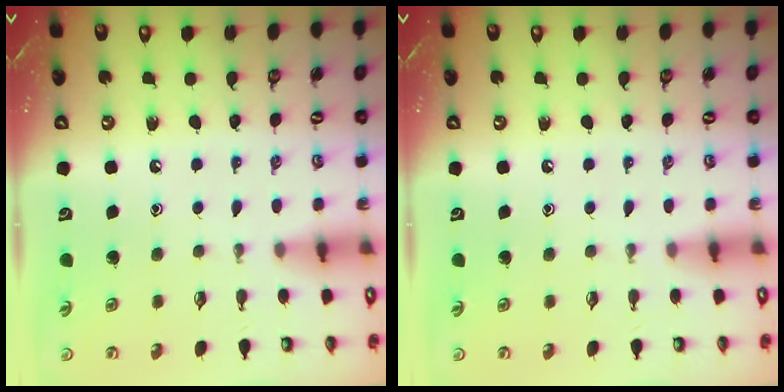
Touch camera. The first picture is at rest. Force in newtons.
{"total": 0.0}